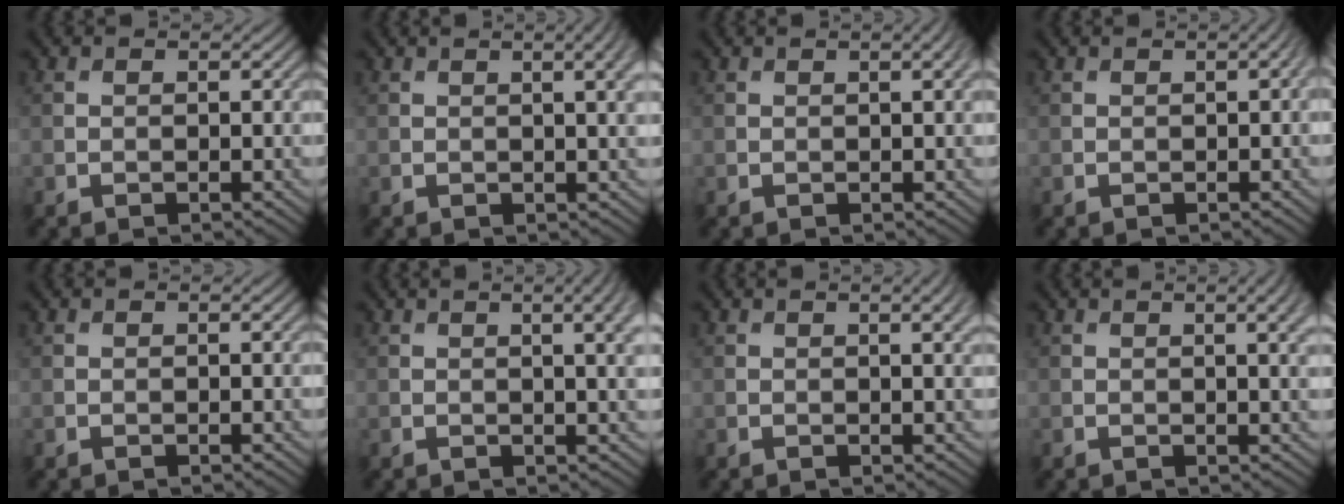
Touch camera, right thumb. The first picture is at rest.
{"total": 4.3, "force": [1.4, 1.1, 4.0], "torque": [-0.050, 0.009, 0.014]}
{"total": 2.0, "force": [0.7, 0.4, 1.8], "torque": [-0.021, 0.006, 0.008]}
{"total": 1.1, "force": [0.2, 0.2, 1.0], "torque": [-0.013, 0.006, 0.003]}
{"total": 0.0}
{"total": 5.4, "force": [1.7, 1.6, 4.9], "torque": [-0.056, 0.013, 0.015]}
{"total": 2.7, "force": [1.0, 0.6, 2.4], "torque": [-0.029, 0.002, 0.014]}
{"total": 3.8, "force": [1.3, 1.0, 3.5], "torque": [-0.045, 0.006, 0.017]}